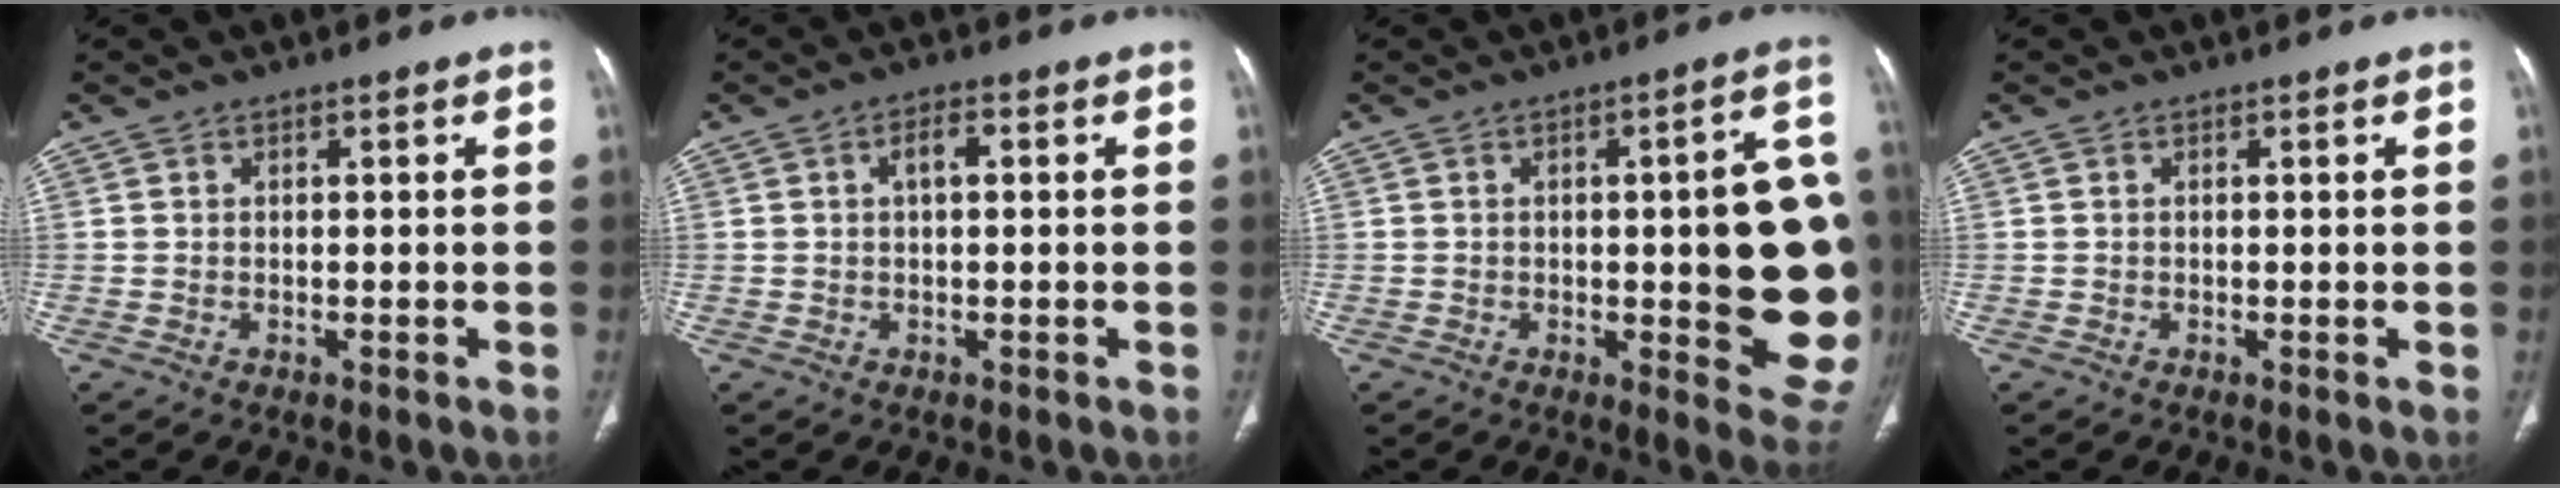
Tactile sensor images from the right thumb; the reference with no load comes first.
{"total": 2.7, "force": [0.6, 1.0, 2.4], "torque": [-0.043, 0.007, 0.009]}
{"total": 18.6, "force": [-1.2, 5.6, 17.7], "torque": [-0.178, 0.004, -0.005]}
{"total": 0.0}